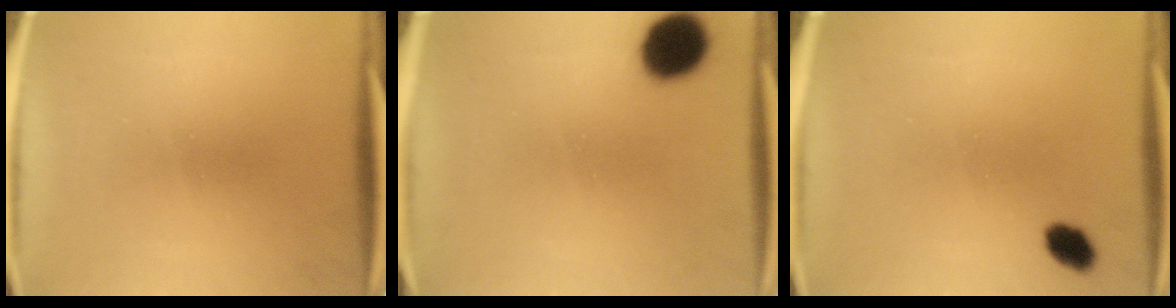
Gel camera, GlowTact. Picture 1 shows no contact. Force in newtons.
{"total": 12.3}
{"total": 3.2}